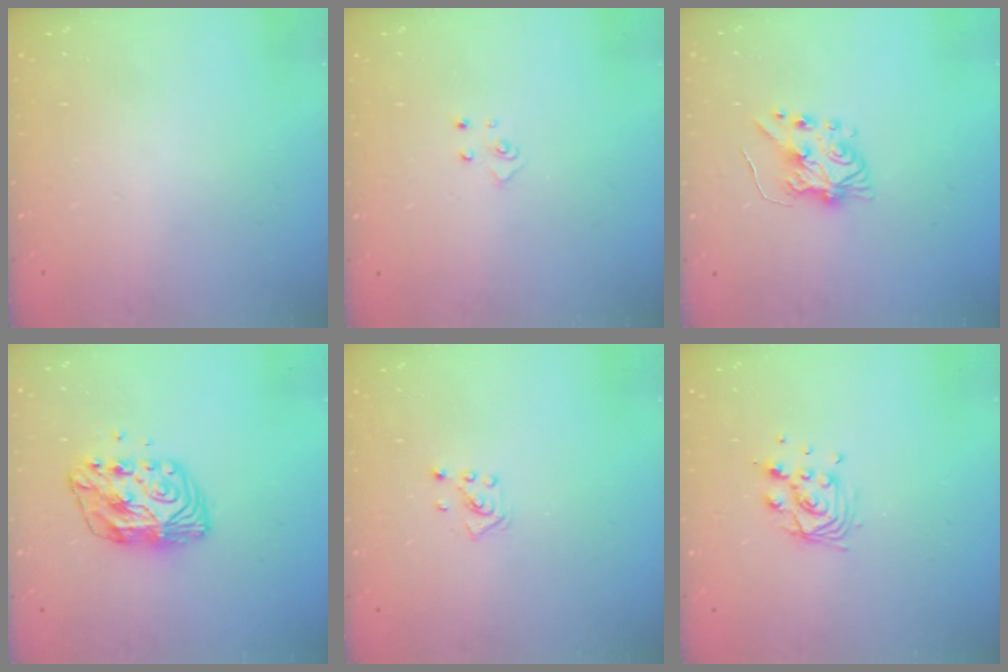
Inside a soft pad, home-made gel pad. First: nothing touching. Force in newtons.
{"total": 4.3, "press": 4.3, "slide": 0.4}
{"total": 6.6, "press": 6.6, "slide": 0.7}
{"total": 9.7, "press": 9.7, "slide": 0.9}
{"total": 2.1, "press": 2.0, "slide": 0.3}
{"total": 8.9, "press": 8.9, "slide": 1.0}